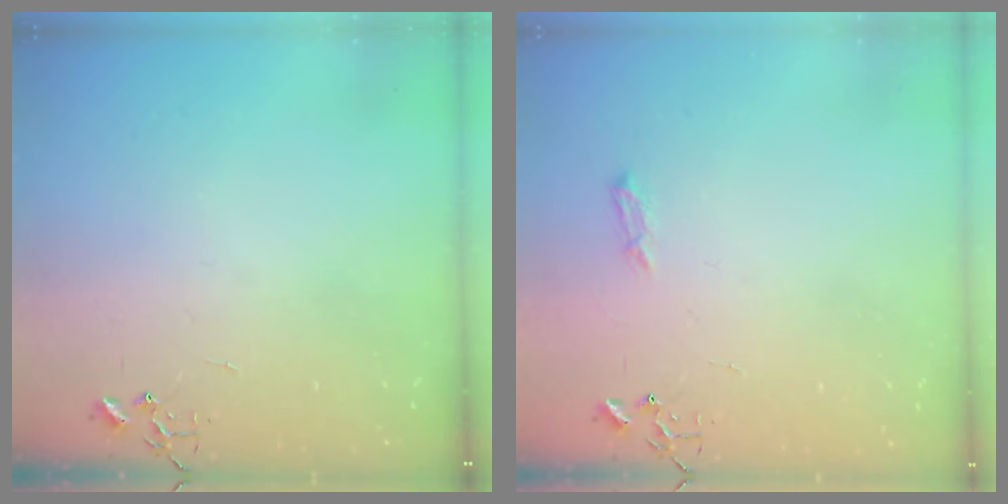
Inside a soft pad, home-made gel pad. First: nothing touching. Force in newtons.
{"total": 4.0, "press": 4.0, "slide": 0.6}